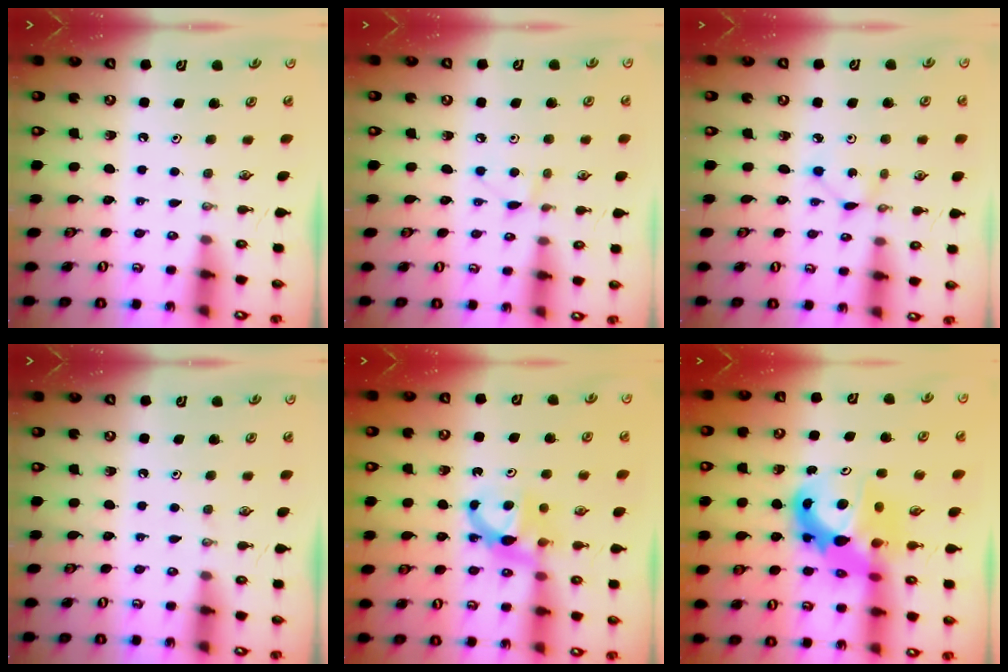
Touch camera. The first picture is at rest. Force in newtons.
{"total": 4.6, "press": 4.5, "slide": 0.6}
{"total": 1.8, "press": 1.7, "slide": 0.3}
{"total": 0.0}
{"total": 7.3, "press": 7.3, "slide": 0.3}
{"total": 11.0, "press": 11.0, "slide": 0.8}